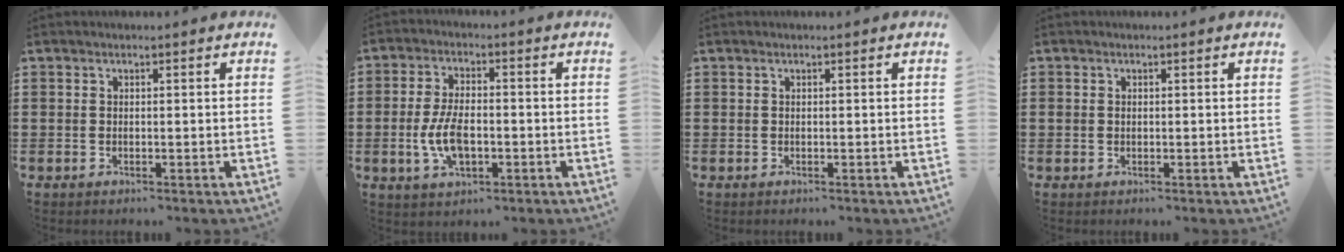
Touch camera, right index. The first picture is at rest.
{"total": 7.0, "force": [-1.5, 3.5, 5.9], "torque": [-0.138, -0.001, -0.033]}
{"total": 0.0}
{"total": 0.7, "force": [0.1, 0.6, 0.4], "torque": [-0.009, 0.004, 0.000]}